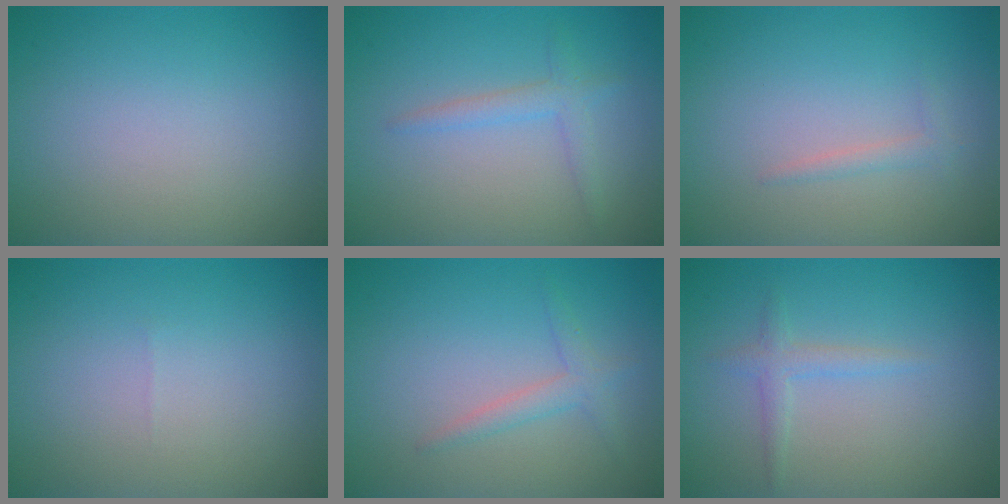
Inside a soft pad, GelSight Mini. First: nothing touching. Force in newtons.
{"total": 1.8, "press": 1.8, "slide": 0.1}
{"total": 1.0, "press": 1.0, "slide": 0.1}
{"total": 0.0}
{"total": 1.6, "press": 1.6, "slide": 0.0}
{"total": 1.4, "press": 1.4, "slide": 0.1}